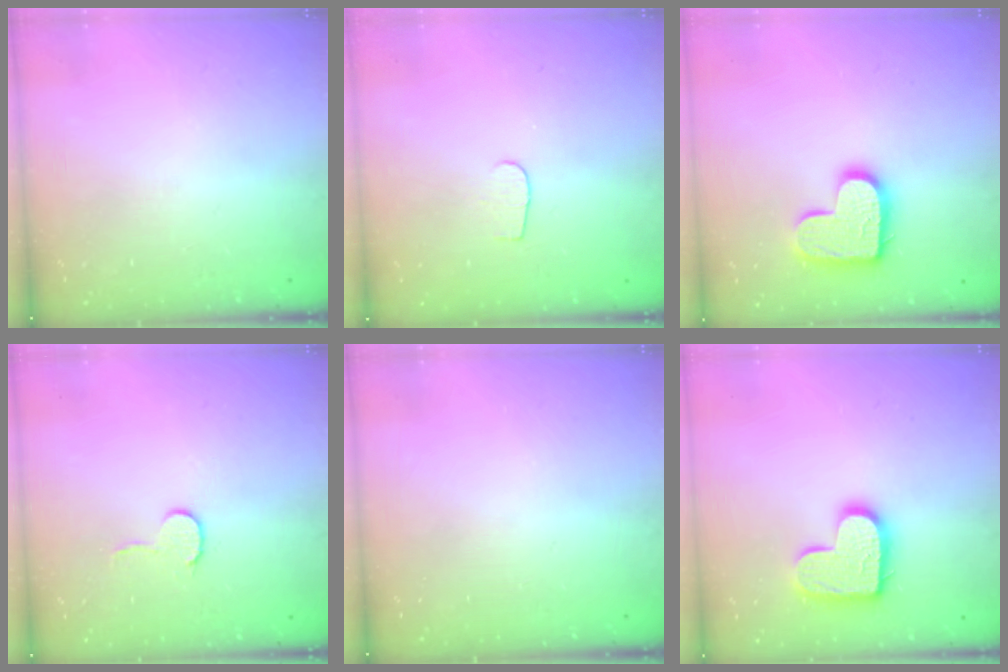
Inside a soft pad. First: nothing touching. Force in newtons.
{"total": 3.2, "press": 3.2, "slide": 0.3}
{"total": 14.2, "press": 14.2, "slide": 0.8}
{"total": 5.9, "press": 5.9, "slide": 0.5}
{"total": 0.0}
{"total": 14.2, "press": 14.2, "slide": 0.8}